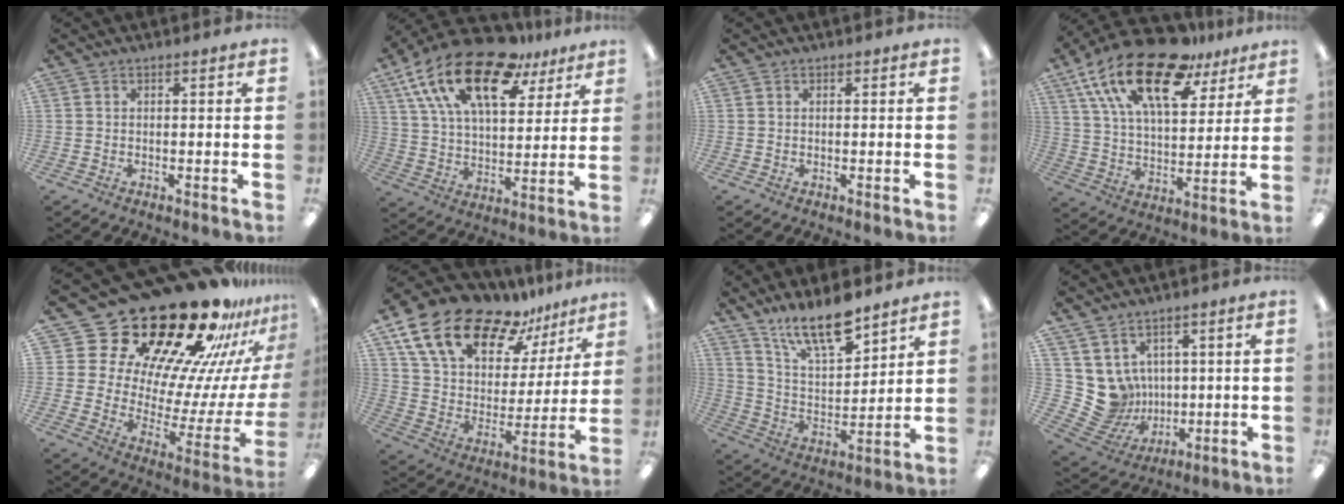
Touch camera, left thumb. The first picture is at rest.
{"total": 22.9, "force": [13.8, 10.6, 14.8], "torque": [-0.269, -0.068, 0.242]}
{"total": 0.0}
{"total": 23.2, "force": [14.4, 10.6, 14.8], "torque": [-0.264, -0.076, 0.251]}
{"total": 33.0, "force": [24.9, 14.5, 16.2], "torque": [-0.215, -0.219, 0.463]}
{"total": 19.8, "force": [14.0, 10.3, 9.5], "torque": [-0.176, -0.088, 0.255]}
{"total": 14.6, "force": [11.5, 4.5, 7.7], "torque": [-0.138, -0.069, 0.203]}
{"total": 9.1, "force": [2.2, 8.6, 1.5], "torque": [-0.069, -0.036, 0.053]}